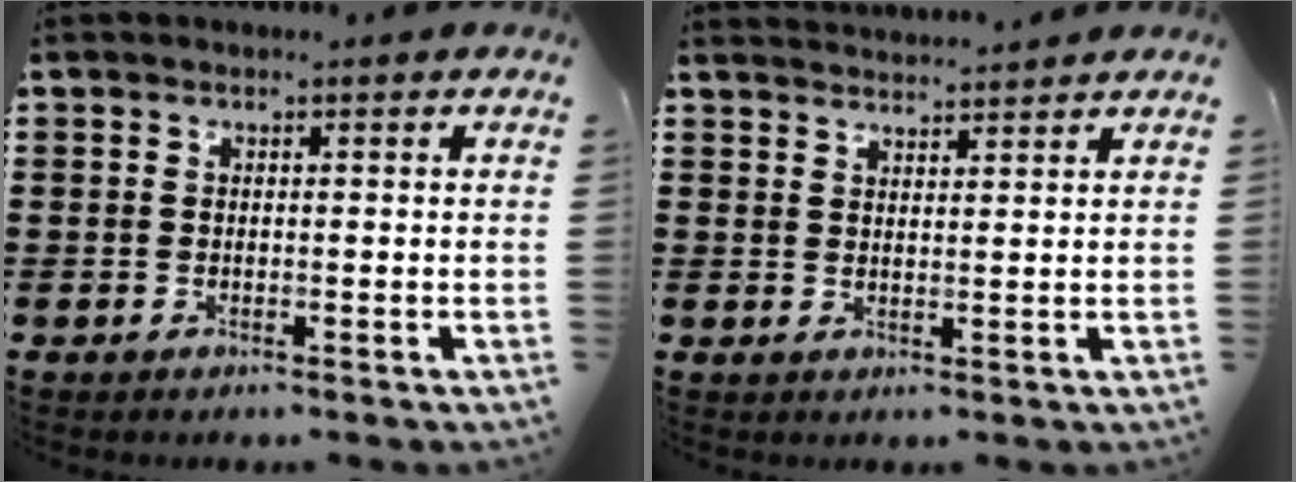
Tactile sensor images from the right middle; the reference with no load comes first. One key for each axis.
{"total": 2.5, "fx": 2.4, "fy": -0.2, "fz": -0.1, "tx": -0.005, "ty": -0.003, "tz": 0.047}